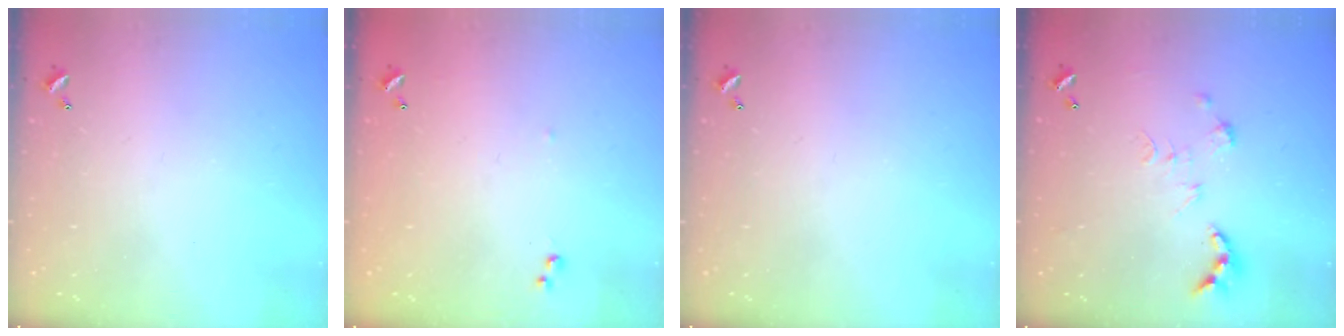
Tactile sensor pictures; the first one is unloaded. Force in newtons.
{"total": 5.4, "press": 5.4, "slide": 0.6}
{"total": 0.0}
{"total": 0.0}